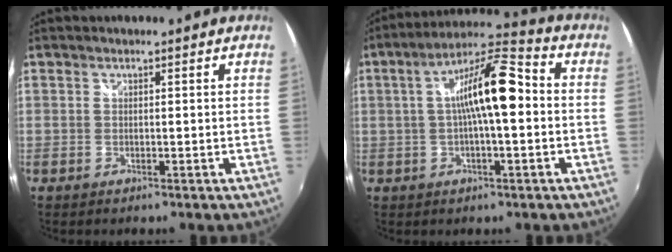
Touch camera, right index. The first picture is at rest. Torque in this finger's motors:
{"motor_torque": [1.94, -0.20, 0.47, 0.13]}